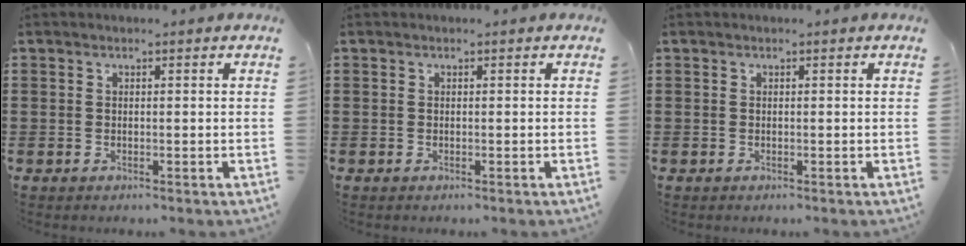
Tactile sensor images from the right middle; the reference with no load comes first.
{"total": 0.0}
{"total": 0.0}